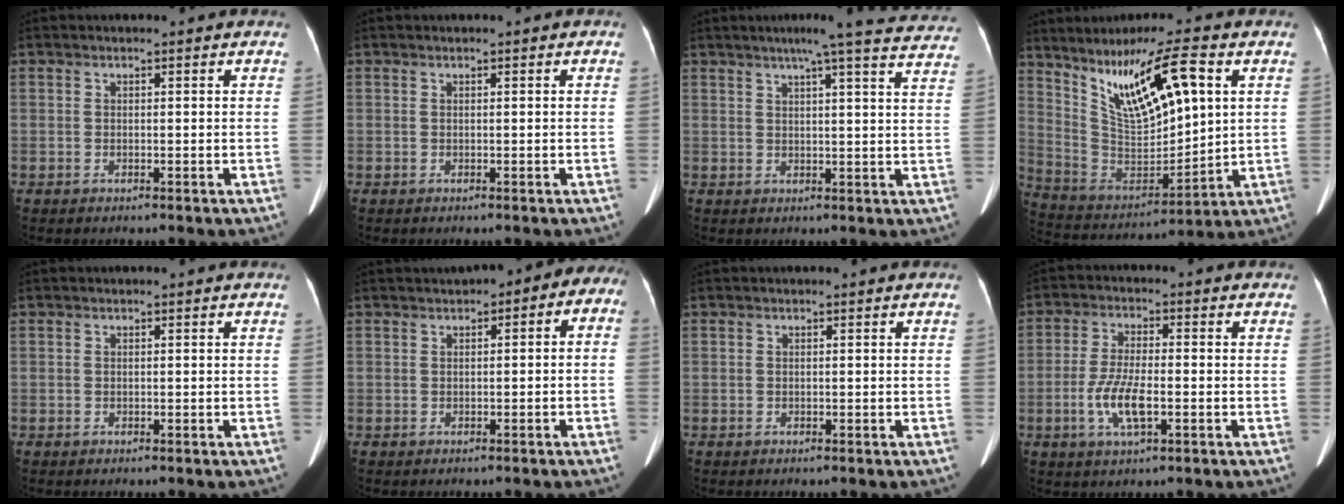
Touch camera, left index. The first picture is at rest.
{"total": 0.0}
{"total": 20.3, "force": [18.1, 0.5, 9.1], "torque": [-0.117, -0.023, 0.200]}
{"total": 15.8, "force": [6.6, 4.3, 13.8], "torque": [-0.256, 0.013, 0.129]}
{"total": 0.0}
{"total": 5.7, "force": [1.5, 3.7, 4.2], "torque": [-0.036, 0.030, 0.012]}
{"total": 0.0}
{"total": 6.7, "force": [-2.1, 1.7, 6.1], "torque": [-0.129, -0.003, -0.040]}